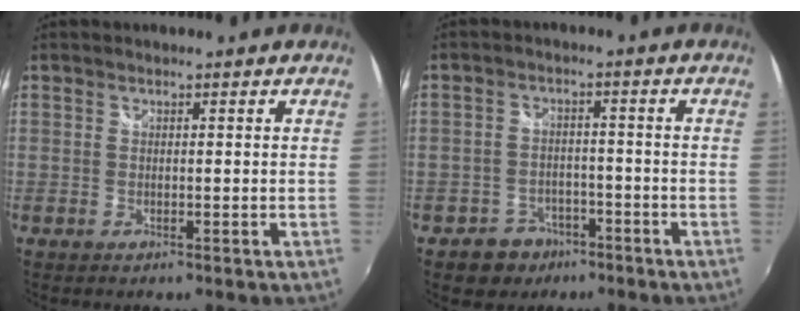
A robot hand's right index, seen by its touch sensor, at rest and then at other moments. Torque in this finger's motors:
{"motor_torque": [0.39, -0.19, 0.07, 0.00]}